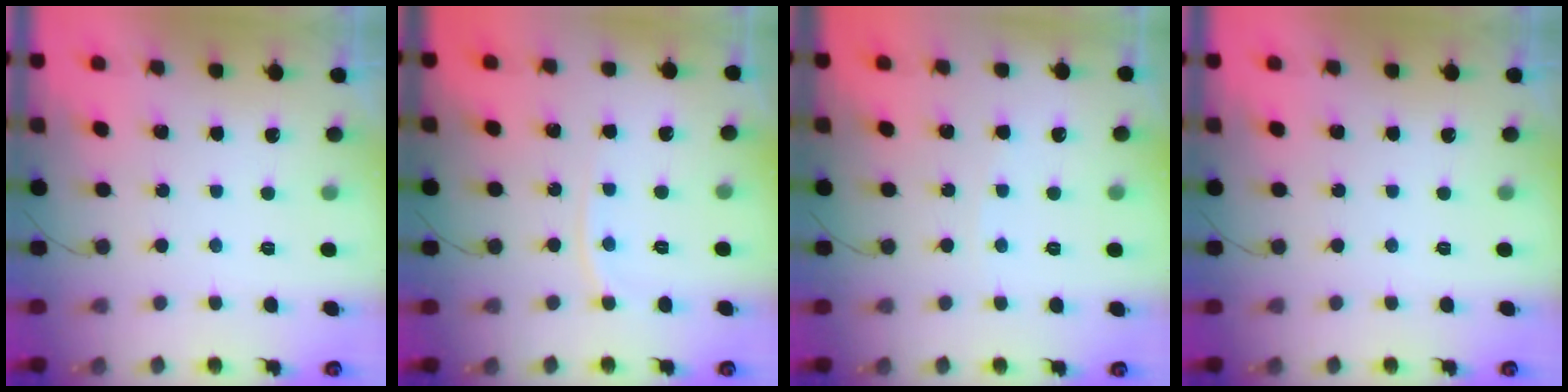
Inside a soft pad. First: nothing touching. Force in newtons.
{"total": 4.5, "press": 4.5, "slide": 0.6}
{"total": 1.8, "press": 1.7, "slide": 0.2}
{"total": 0.0}